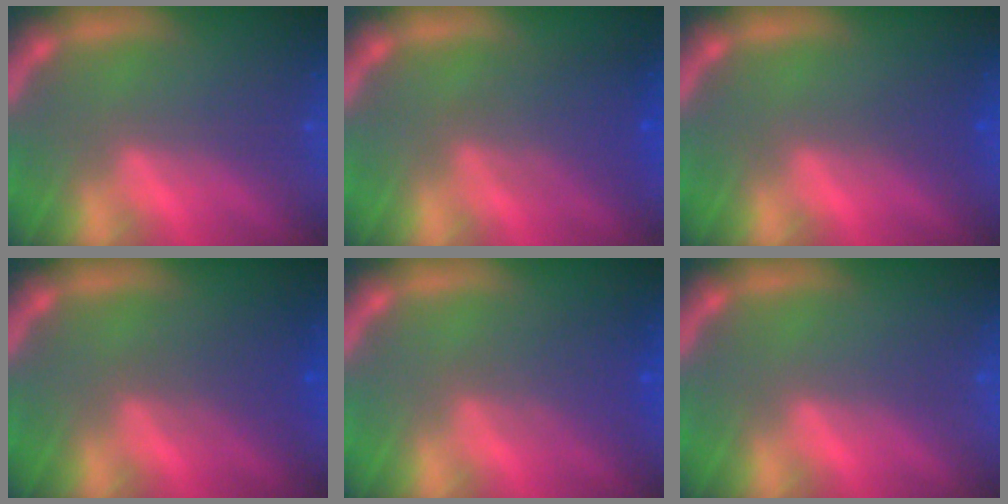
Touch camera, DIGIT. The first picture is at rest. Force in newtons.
{"total": 3.4}
{"total": 1.0}
{"total": 2.4}
{"total": 2.9}
{"total": 0.0}